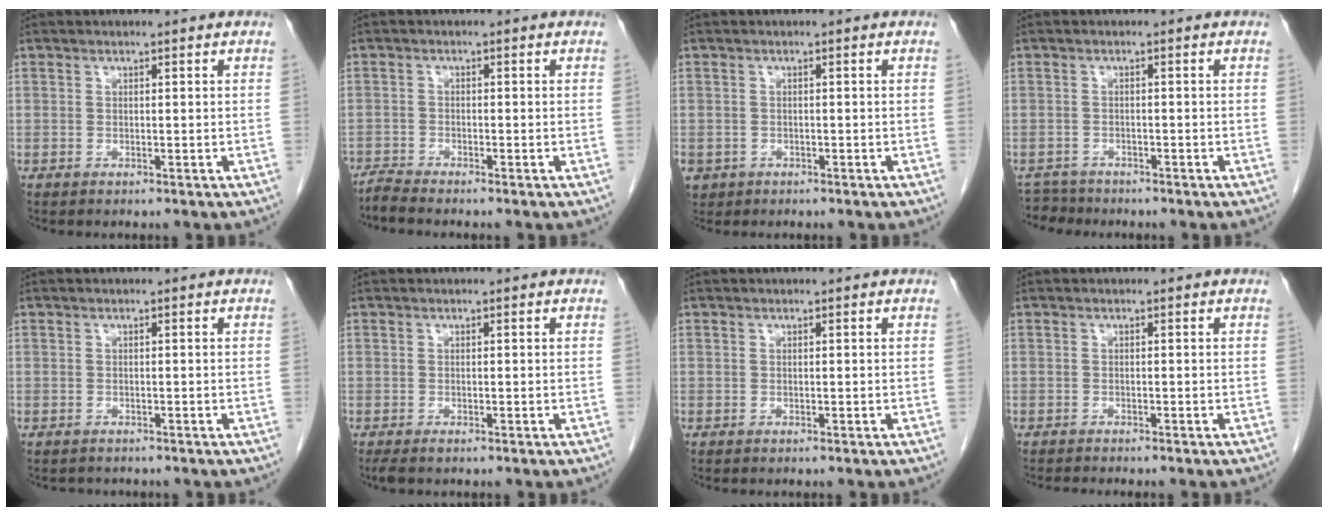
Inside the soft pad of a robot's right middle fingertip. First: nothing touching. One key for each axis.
{"total": 2.1, "fx": -2.0, "fy": -0.6, "fz": 0.0, "tx": -0.006, "ty": -0.012, "tz": -0.043}
{"total": 3.3, "fx": -1.7, "fy": 2.8, "fz": 0.7, "tx": -0.017, "ty": 0.000, "tz": -0.026}
{"total": 3.2, "fx": -2.9, "fy": 1.0, "fz": -0.7, "tx": 0.011, "ty": -0.006, "tz": -0.052}
{"total": 1.4, "fx": -1.2, "fy": 0.7, "fz": 0.0, "tx": -0.008, "ty": -0.001, "tz": -0.019}
{"total": 1.3, "fx": -1.0, "fy": 0.3, "fz": 0.8, "tx": -0.013, "ty": -0.005, "tz": -0.015}
{"total": 0.0}
{"total": 2.7, "fx": -2.5, "fy": 0.1, "fz": 1.1, "tx": -0.016, "ty": -0.003, "tz": -0.035}